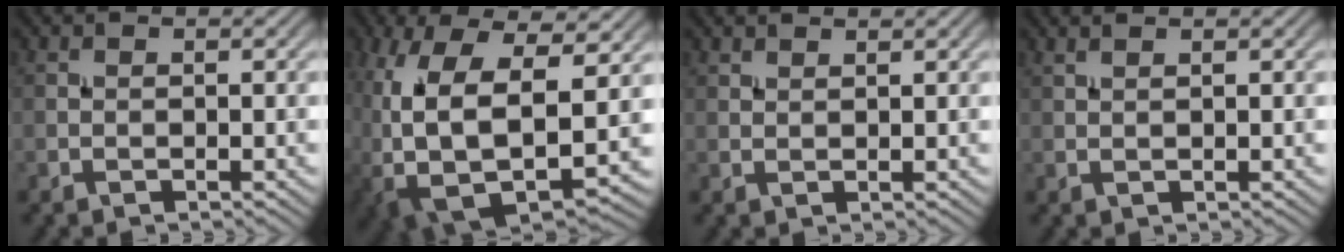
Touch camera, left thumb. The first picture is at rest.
{"total": 15.5, "force": [1.2, 8.8, 12.7], "torque": [-0.255, -0.033, 0.041]}
{"total": 1.1, "force": [1.0, 0.1, 0.3], "torque": [-0.010, 0.000, 0.022]}
{"total": 1.5, "force": [1.1, 0.3, 0.9], "torque": [-0.016, 0.002, 0.012]}